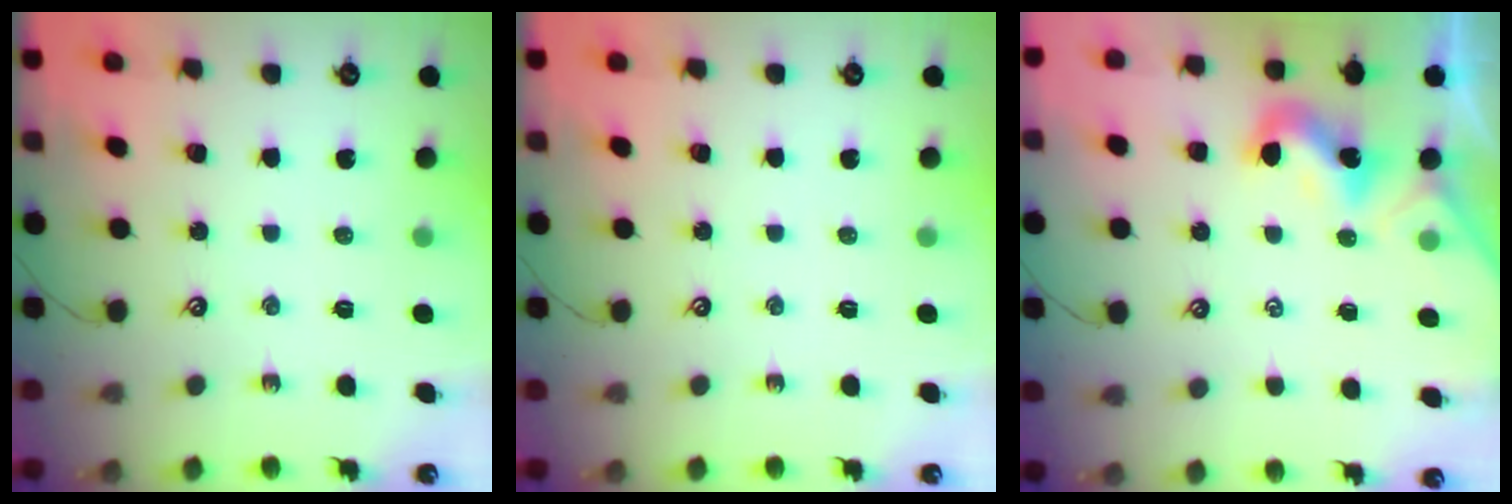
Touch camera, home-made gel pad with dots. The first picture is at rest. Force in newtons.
{"total": 0.0}
{"total": 2.0, "press": 1.9, "slide": 0.4}